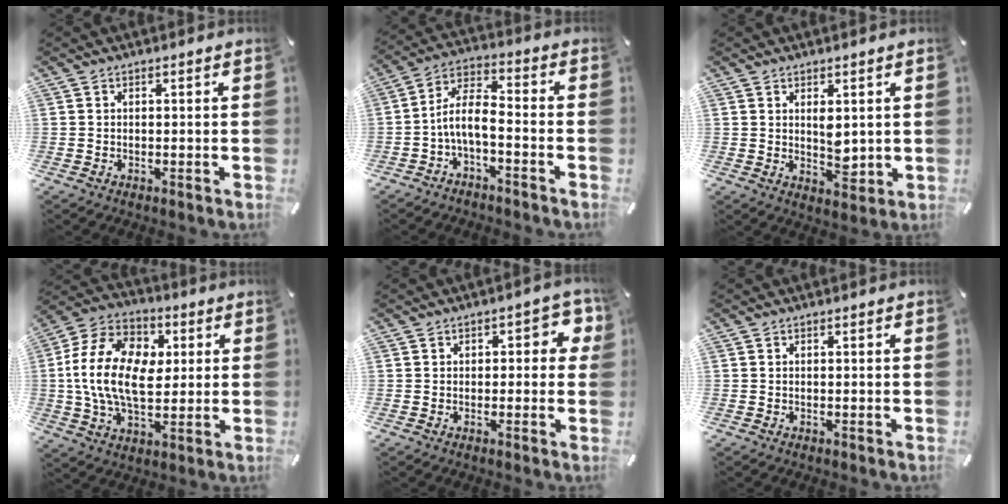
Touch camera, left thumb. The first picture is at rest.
{"total": 7.2, "force": [-3.4, 3.0, 5.7], "torque": [-0.117, -0.001, -0.064]}
{"total": 5.0, "force": [1.4, 3.0, 3.7], "torque": [-0.043, -0.015, 0.022]}
{"total": 18.5, "force": [1.3, 12.9, 13.2], "torque": [-0.273, 0.011, 0.021]}
{"total": 4.8, "force": [1.1, 2.8, 3.7], "torque": [-0.044, 0.001, 0.011]}
{"total": 0.0}